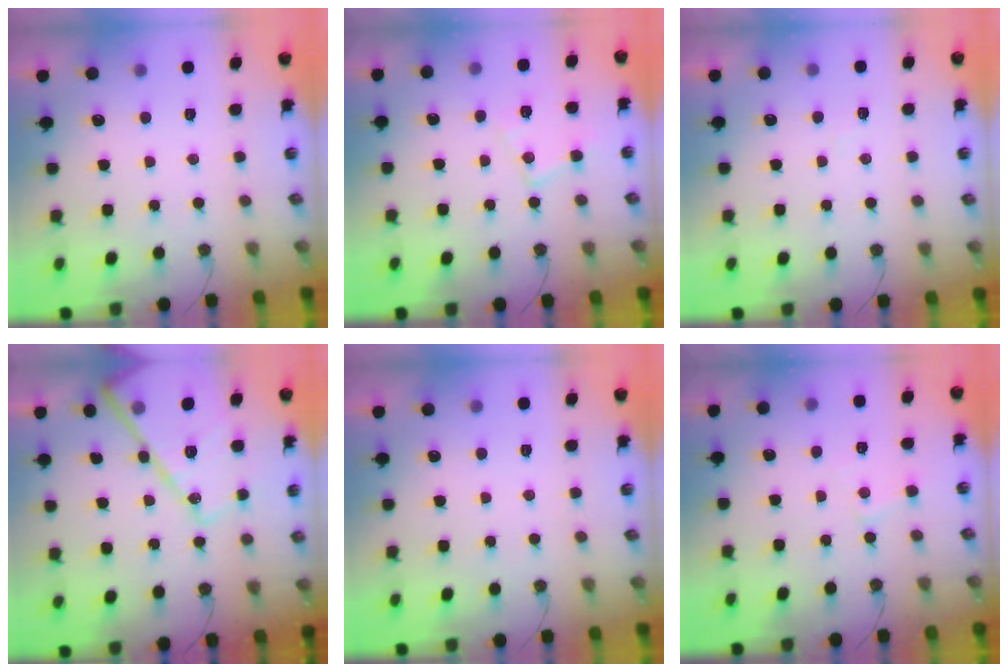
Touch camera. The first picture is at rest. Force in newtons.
{"total": 10.5, "press": 10.5, "slide": 0.5}
{"total": 4.2, "press": 4.2, "slide": 0.6}
{"total": 20.9, "press": 20.8, "slide": 2.0}
{"total": 0.0}
{"total": 5.3, "press": 5.2, "slide": 0.7}